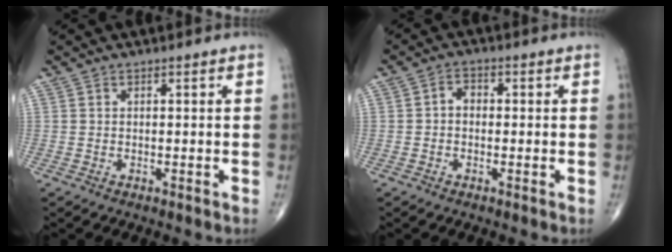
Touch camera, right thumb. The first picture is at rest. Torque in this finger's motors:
{"motor_torque": [-0.22, 0.09, 0.34, 0.01, 0.05]}